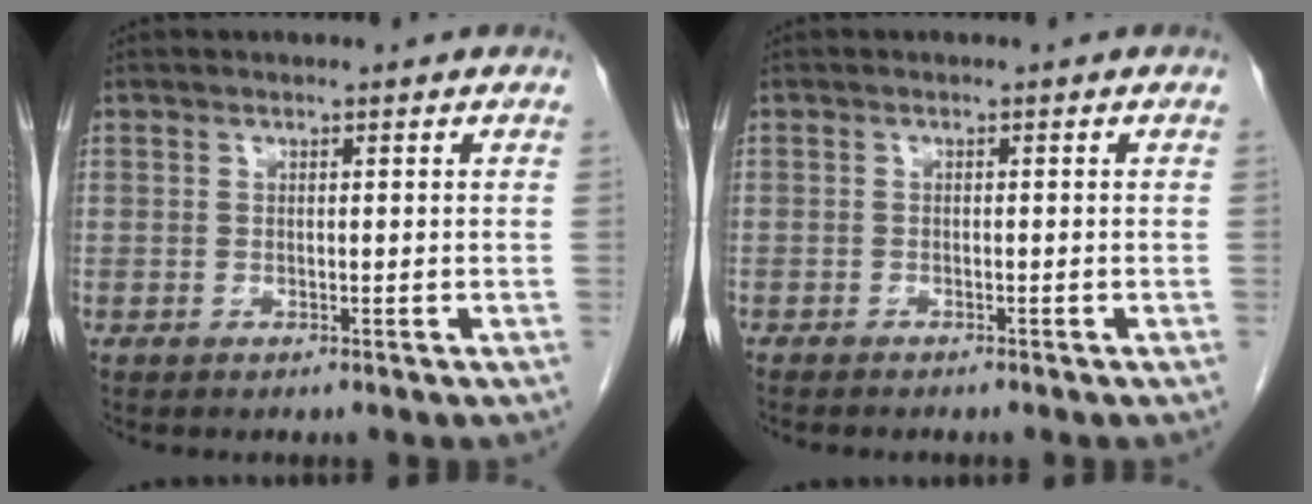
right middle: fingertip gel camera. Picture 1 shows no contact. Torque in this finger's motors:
{"motor_torque": [1.15, -0.99, 0.21, 0.01]}